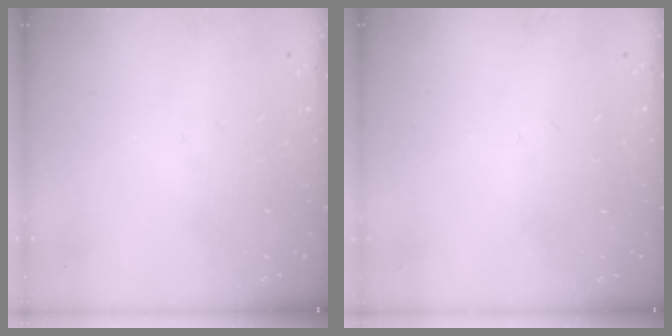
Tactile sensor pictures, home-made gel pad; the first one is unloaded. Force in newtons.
{"total": 0.8, "press": 0.8, "slide": 0.1}